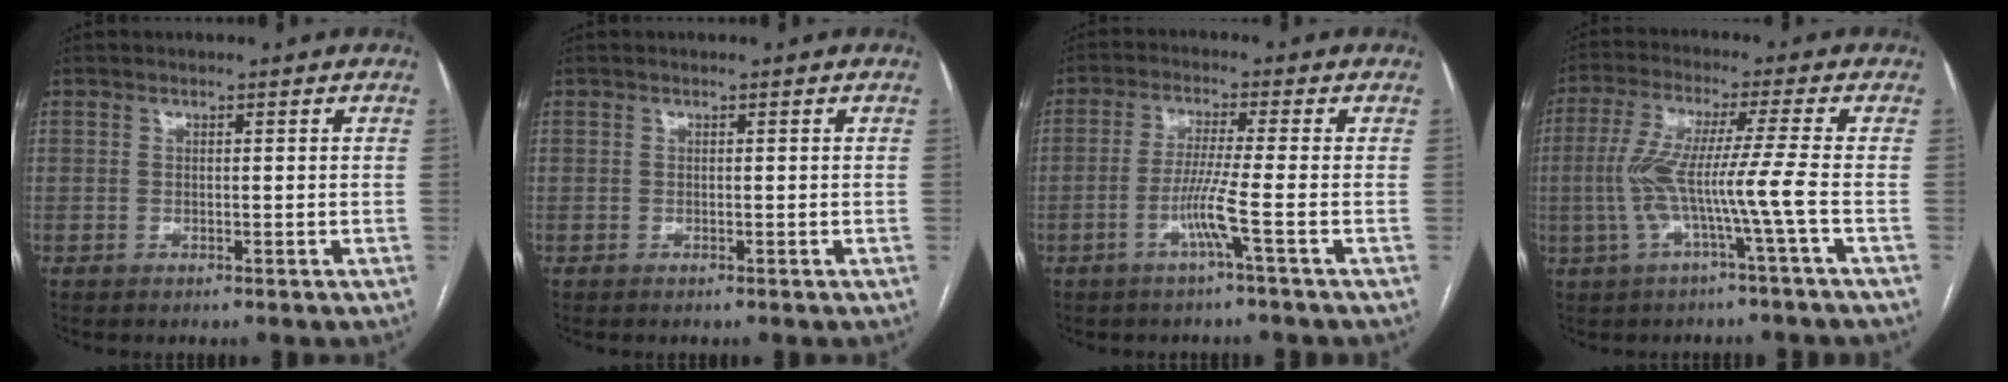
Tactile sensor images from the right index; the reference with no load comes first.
{"total": 0.0}
{"total": 5.3, "force": [-2.2, -1.4, 4.7], "torque": [-0.093, -0.008, -0.046]}
{"total": 8.5, "force": [-2.2, -1.5, 8.1], "torque": [-0.176, 0.010, -0.042]}